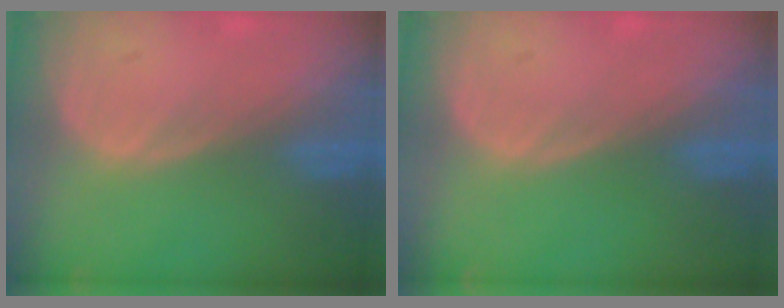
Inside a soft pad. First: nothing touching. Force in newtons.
{"total": 0.0}